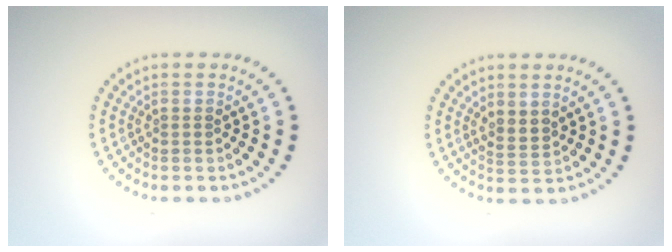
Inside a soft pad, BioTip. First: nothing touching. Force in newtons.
{"total": 1.8, "press": 1.4, "slide": 1.2}